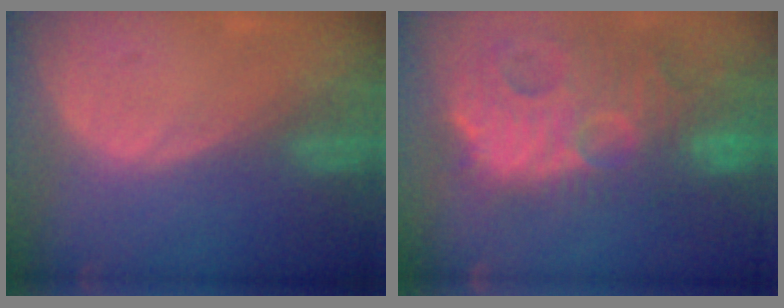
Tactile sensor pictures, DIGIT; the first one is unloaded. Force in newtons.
{"total": 14.9, "press": 12.8, "slide": 7.6}